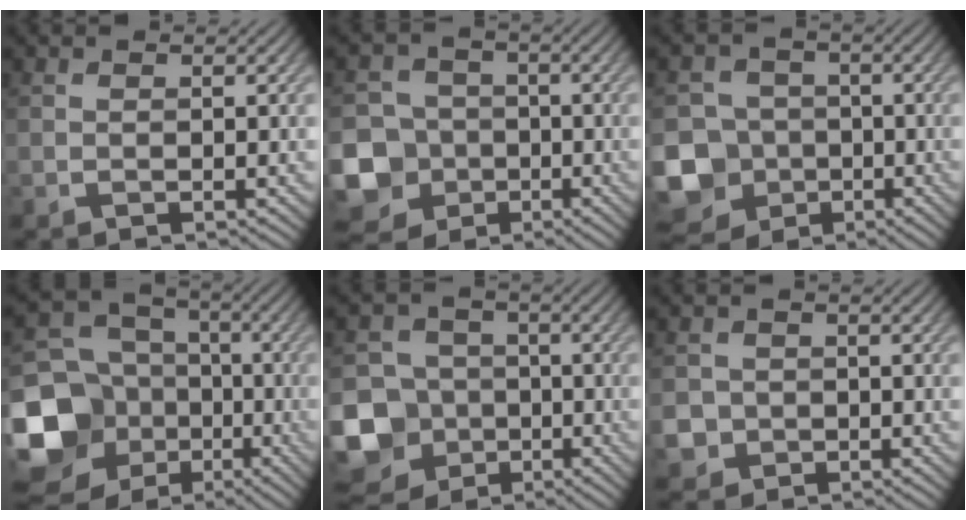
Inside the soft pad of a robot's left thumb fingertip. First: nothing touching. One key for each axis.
{"total": 13.2, "fx": -4.8, "fy": 11.7, "fz": 3.7, "tx": -0.145, "ty": -0.044, "tz": -0.099}
{"total": 13.3, "fx": -5.2, "fy": 11.7, "fz": 3.8, "tx": -0.135, "ty": -0.043, "tz": -0.109}
{"total": 17.5, "fx": -4.9, "fy": 14.9, "fz": 7.8, "tx": -0.234, "ty": -0.020, "tz": -0.084}
{"total": 15.3, "fx": -6.2, "fy": 13.2, "fz": 4.6, "tx": -0.163, "ty": -0.044, "tz": -0.116}
{"total": 3.9, "fx": -1.3, "fy": 3.6, "fz": 0.8, "tx": -0.022, "ty": -0.009, "tz": -0.035}